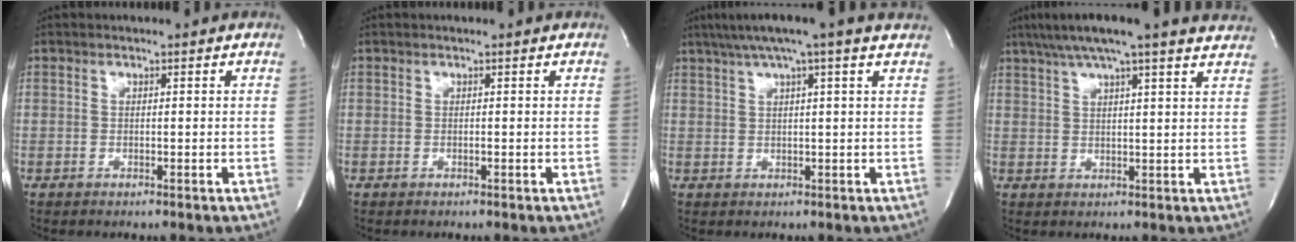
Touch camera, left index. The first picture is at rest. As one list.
[{"total": 0.0}, {"total": 9.5, "force": [7.2, -0.9, 6.1], "torque": [-0.103, 0.033, 0.089]}, {"total": 17.4, "force": [14.9, 0.4, 8.9], "torque": [-0.151, 0.028, 0.188]}]